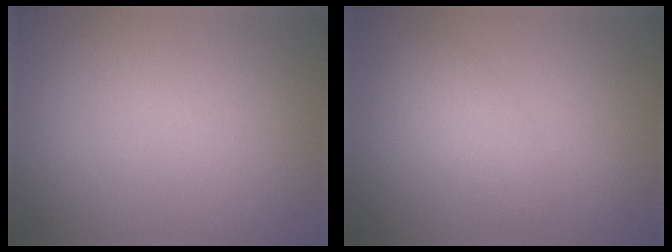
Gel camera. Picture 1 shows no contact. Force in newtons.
{"total": 2.3, "press": 2.3, "slide": 0.0}